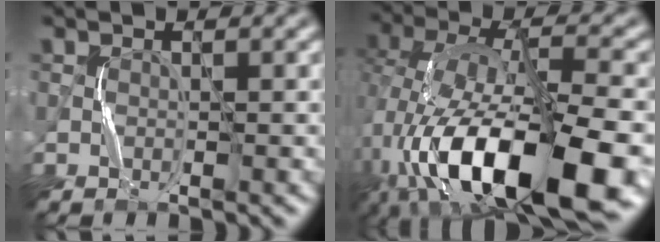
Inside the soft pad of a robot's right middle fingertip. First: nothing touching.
{"total": 14.7, "force": [-6.3, 6.0, 11.9], "torque": [-0.199, 0.000, -0.109]}